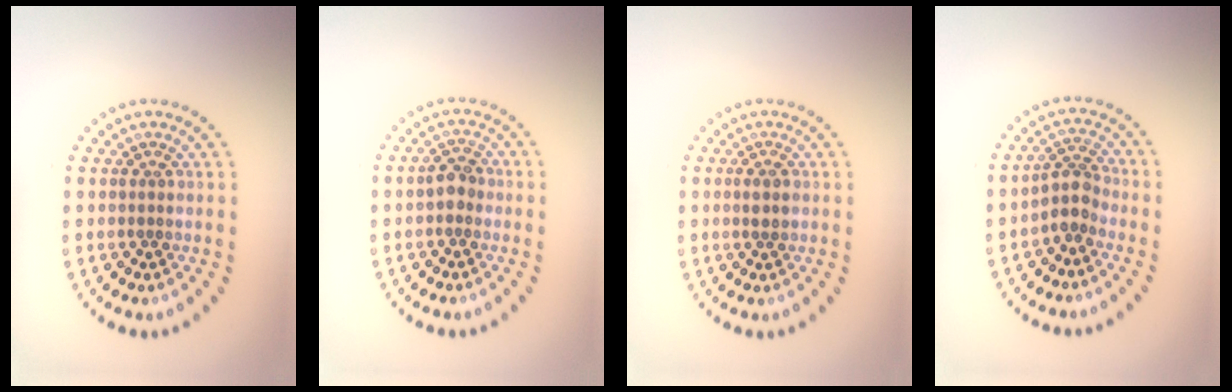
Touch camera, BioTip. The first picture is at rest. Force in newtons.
{"total": 1.9, "press": 1.8, "slide": 0.6}
{"total": 1.2, "press": 1.2, "slide": 0.3}
{"total": 2.5, "press": 2.0, "slide": 1.4}